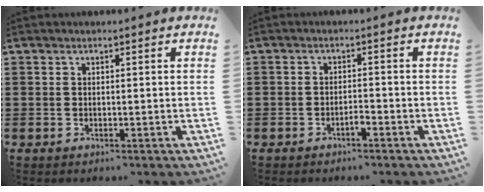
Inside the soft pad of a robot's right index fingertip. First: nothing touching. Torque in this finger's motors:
{"motor_torque": [0.97, -0.26, 0.37, 0.09]}